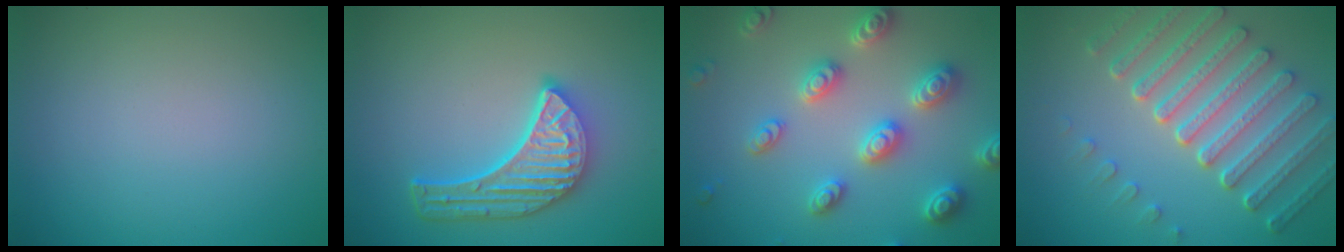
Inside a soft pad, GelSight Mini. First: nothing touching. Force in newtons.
{"total": 5.7, "press": 4.4, "slide": 3.6}
{"total": 5.2, "press": 5.0, "slide": 1.3}
{"total": 7.0, "press": 5.3, "slide": 4.6}